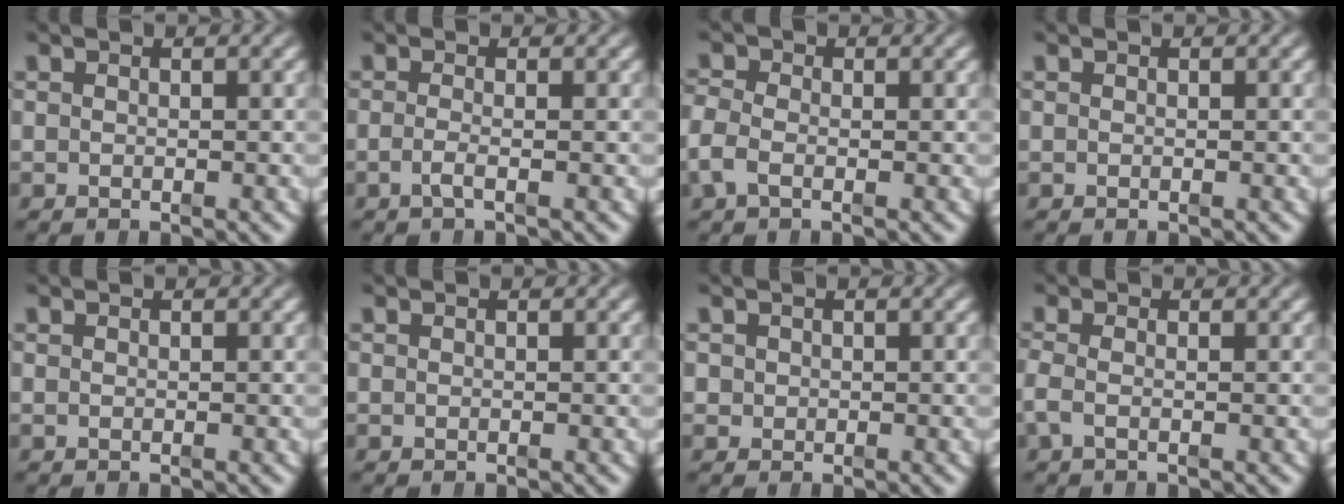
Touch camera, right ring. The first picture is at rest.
{"total": 1.5, "force": [-0.9, -0.2, 1.1], "torque": [-0.028, -0.012, -0.014]}
{"total": 2.4, "force": [-0.8, 1.8, 1.4], "torque": [-0.043, -0.011, -0.014]}
{"total": 0.0}
{"total": 0.0}
{"total": 0.0}
{"total": 1.8, "force": [0.2, 1.7, 0.5], "torque": [-0.021, -0.007, 0.005]}
{"total": 1.8, "force": [-0.6, 0.9, 1.5], "torque": [-0.046, -0.012, -0.008]}